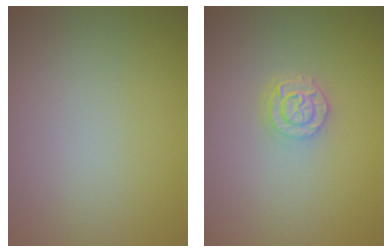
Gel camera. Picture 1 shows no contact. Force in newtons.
{"total": 2.4, "press": 1.9, "slide": 1.5}